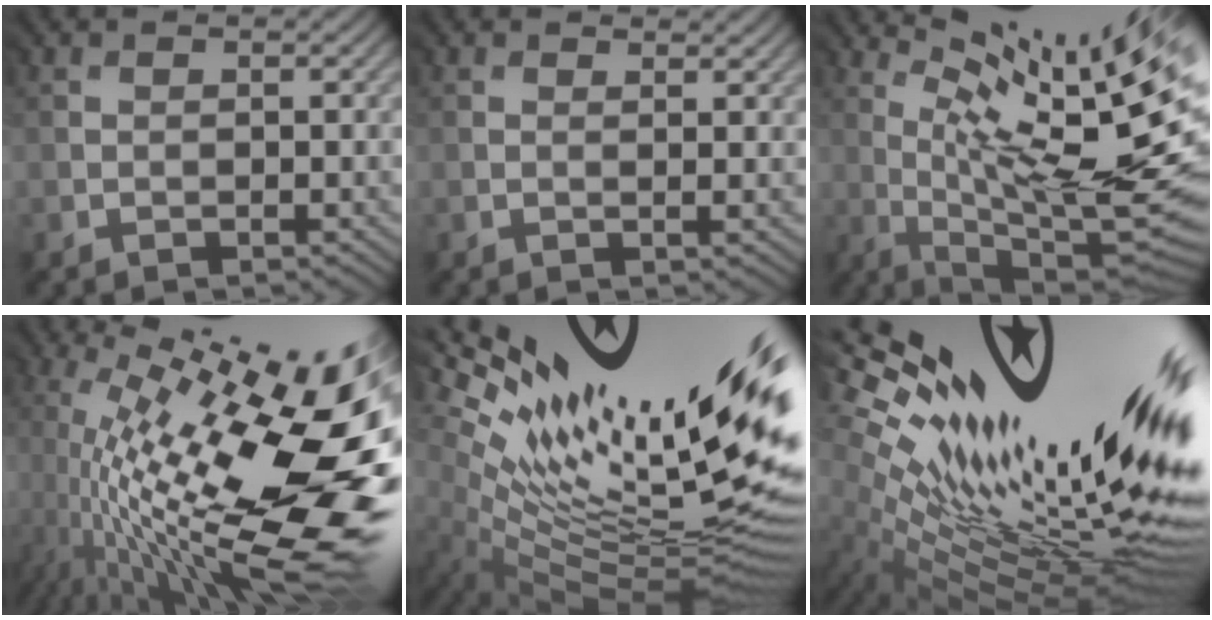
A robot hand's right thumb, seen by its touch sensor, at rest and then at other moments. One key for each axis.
{"total": 2.6, "fx": 1.8, "fy": 0.7, "fz": 1.7, "tx": -0.027, "ty": -0.001, "tz": 0.026}
{"total": 15.6, "fx": 4.7, "fy": 2.9, "fz": 14.5, "tx": -0.197, "ty": 0.003, "tz": 0.111}
{"total": 17.6, "fx": -1.5, "fy": 5.7, "fz": 16.6, "tx": -0.268, "ty": -0.014, "tz": -0.016}
{"total": 18.4, "fx": 5.1, "fy": 6.0, "fz": 16.6, "tx": -0.244, "ty": -0.010, "tz": 0.110}
{"total": 19.4, "fx": 3.8, "fy": 6.8, "fz": 17.7, "tx": -0.280, "ty": -0.003, "tz": 0.099}